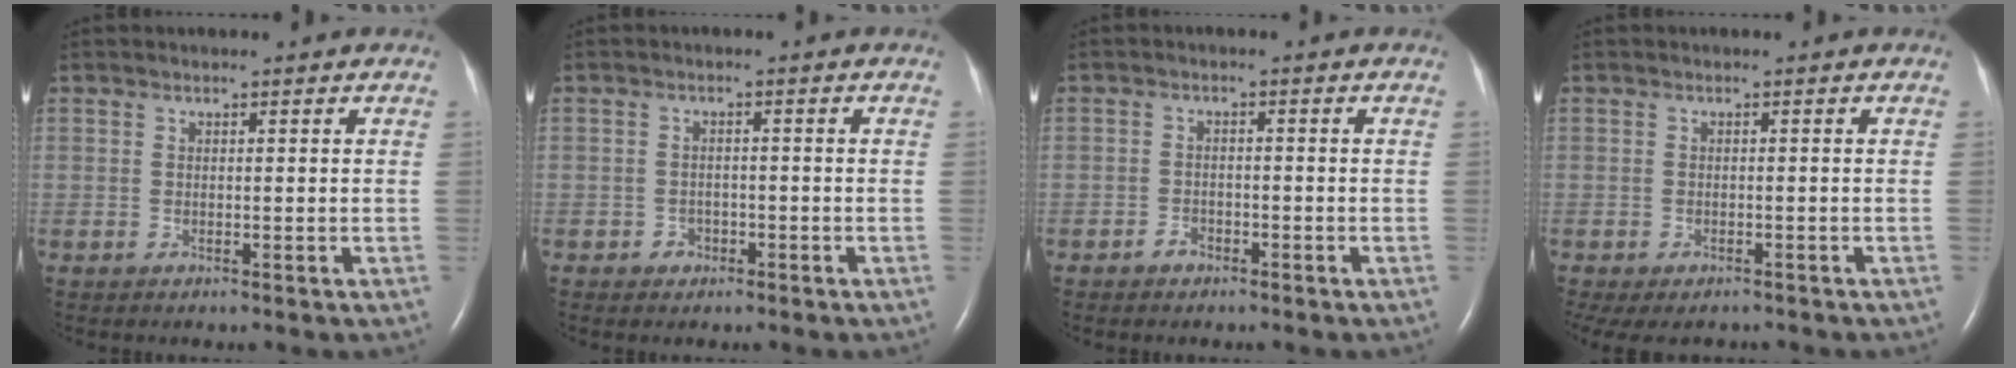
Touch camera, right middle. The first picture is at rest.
{"total": 1.8, "force": [-1.0, 1.4, 0.5], "torque": [-0.008, 0.006, -0.015]}
{"total": 1.8, "force": [-1.3, 1.0, 0.6], "torque": [-0.016, 0.003, -0.022]}
{"total": 7.9, "force": [-6.2, 3.5, 3.4], "torque": [-0.067, -0.009, -0.079]}